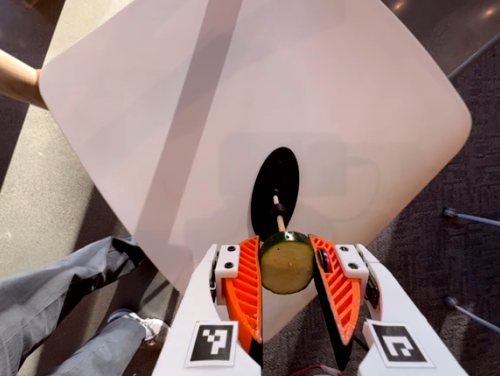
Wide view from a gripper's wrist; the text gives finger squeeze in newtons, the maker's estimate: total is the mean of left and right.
{"total": 10.6, "left": 10.5, "right": 10.7}